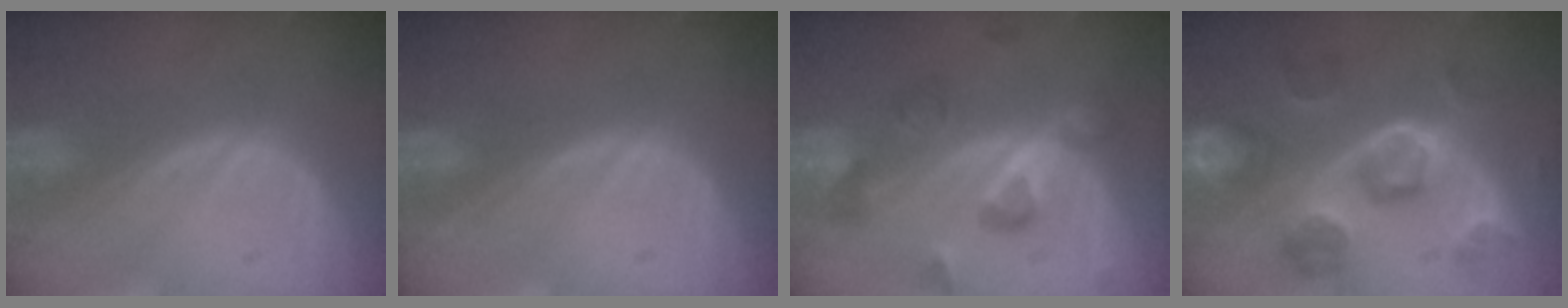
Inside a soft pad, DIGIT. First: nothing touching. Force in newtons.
{"total": 0.0}
{"total": 7.4, "press": 7.4, "slide": 0.8}
{"total": 9.3, "press": 9.1, "slide": 1.9}